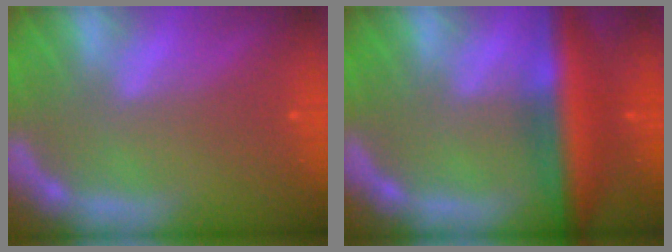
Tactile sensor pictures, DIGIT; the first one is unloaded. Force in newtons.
{"total": 7.9}